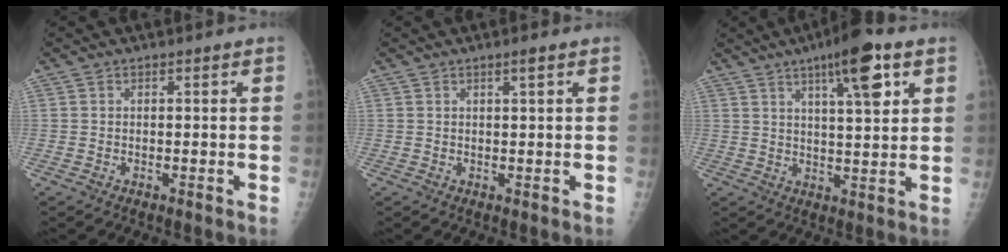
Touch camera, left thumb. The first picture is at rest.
{"total": 1.3, "force": [0.7, -0.1, 1.0], "torque": [-0.018, -0.003, 0.013]}
{"total": 10.9, "force": [5.5, 2.3, 9.1], "torque": [-0.131, -0.020, 0.081]}